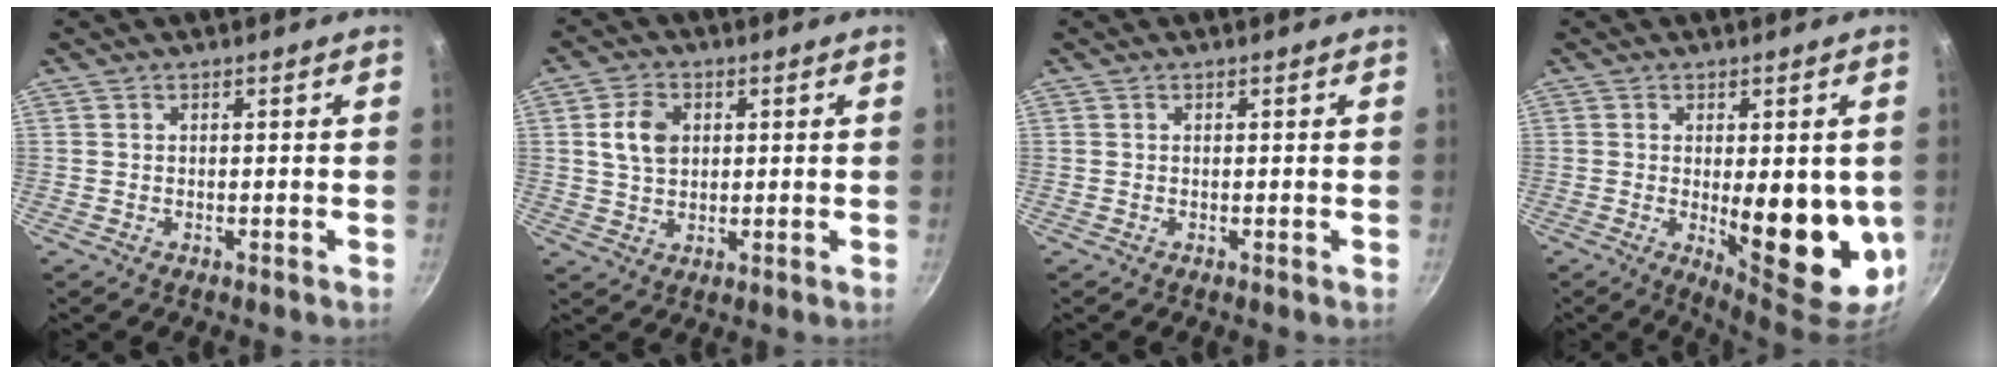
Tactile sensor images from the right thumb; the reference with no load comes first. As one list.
[{"total": 6.5, "force": [1.4, 4.7, 4.2], "torque": [-0.065, 0.003, 0.025]}, {"total": 0.0}, {"total": 15.5, "force": [-1.5, 6.1, 14.2], "torque": [-0.162, -0.022, -0.006]}]